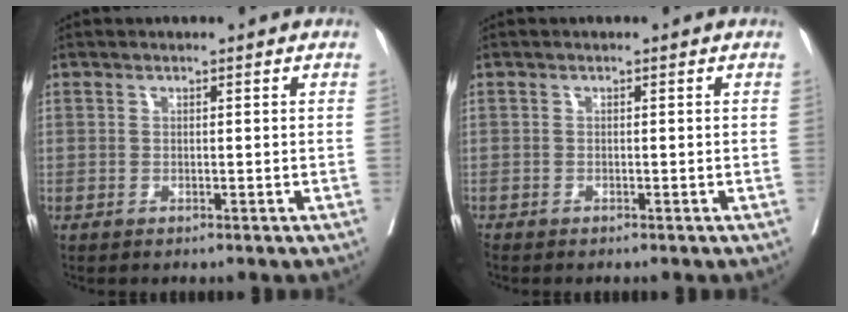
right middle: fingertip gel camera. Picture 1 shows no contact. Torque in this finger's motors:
{"motor_torque": [0.04, -0.04, 0.06, 0.02]}